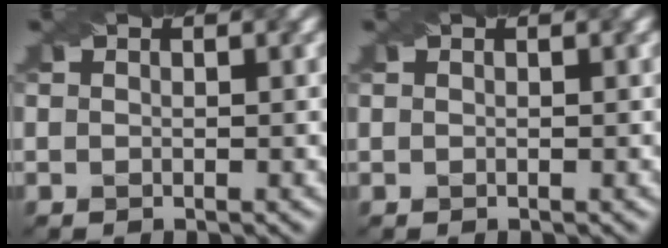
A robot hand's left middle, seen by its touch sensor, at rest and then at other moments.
{"total": 0.0}